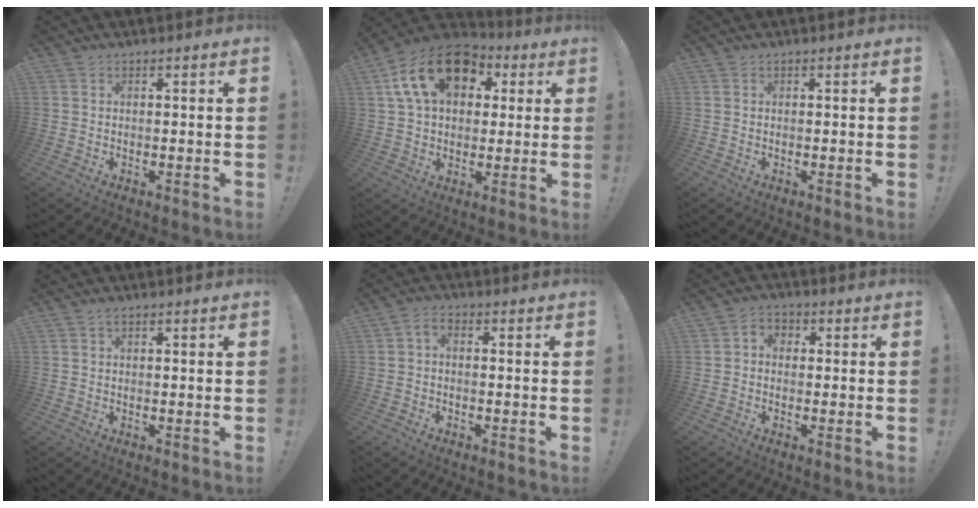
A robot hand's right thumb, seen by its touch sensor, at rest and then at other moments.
{"total": 18.6, "force": [7.0, 12.4, 12.0], "torque": [-0.204, -0.009, 0.128]}
{"total": 0.0}
{"total": 1.0, "force": [0.6, 0.2, 0.7], "torque": [-0.008, -0.001, 0.008]}
{"total": 2.3, "force": [-0.9, 1.1, 1.8], "torque": [-0.038, 0.002, -0.018]}
{"total": 3.3, "force": [-0.6, 2.7, 1.8], "torque": [-0.023, 0.008, -0.011]}